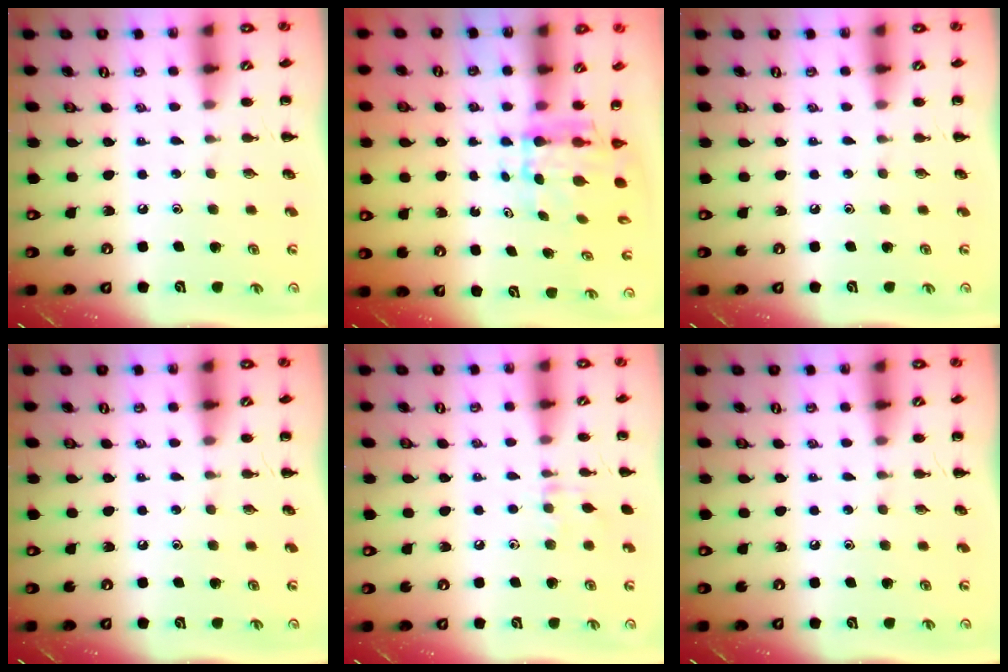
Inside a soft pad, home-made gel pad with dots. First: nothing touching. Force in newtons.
{"total": 5.7, "press": 5.6, "slide": 1.1}
{"total": 0.0}
{"total": 0.0}
{"total": 5.8, "press": 5.5, "slide": 1.6}
{"total": 0.0}